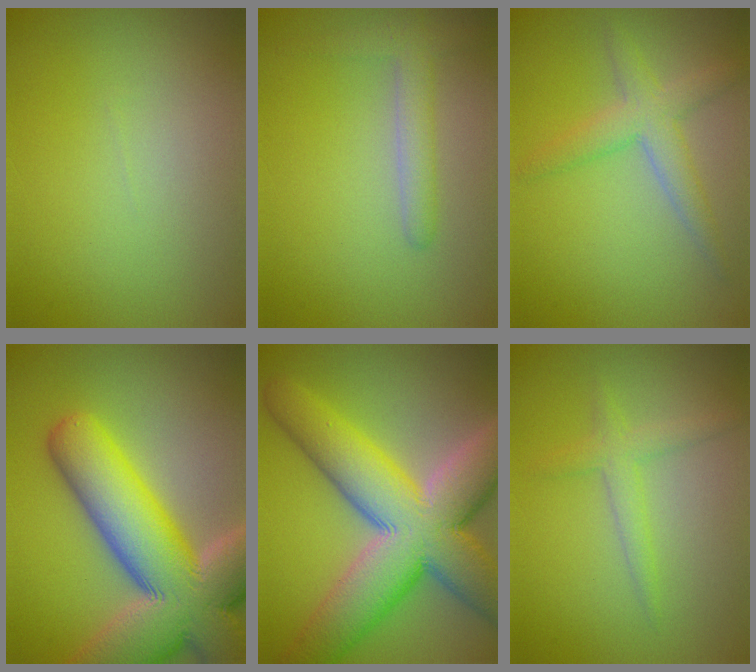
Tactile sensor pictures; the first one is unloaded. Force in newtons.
{"total": 2.4, "press": 2.4, "slide": 0.3}
{"total": 3.3, "press": 3.3, "slide": 0.3}
{"total": 14.9, "press": 14.8, "slide": 1.1}
{"total": 13.6, "press": 13.6, "slide": 0.5}
{"total": 2.0, "press": 2.0, "slide": 0.1}